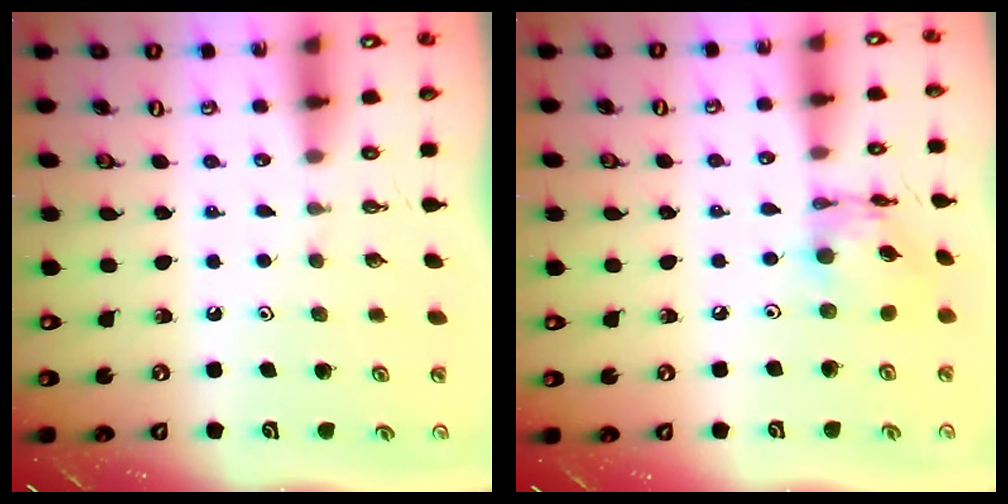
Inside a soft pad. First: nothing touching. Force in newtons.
{"total": 11.1, "press": 11.1, "slide": 0.7}